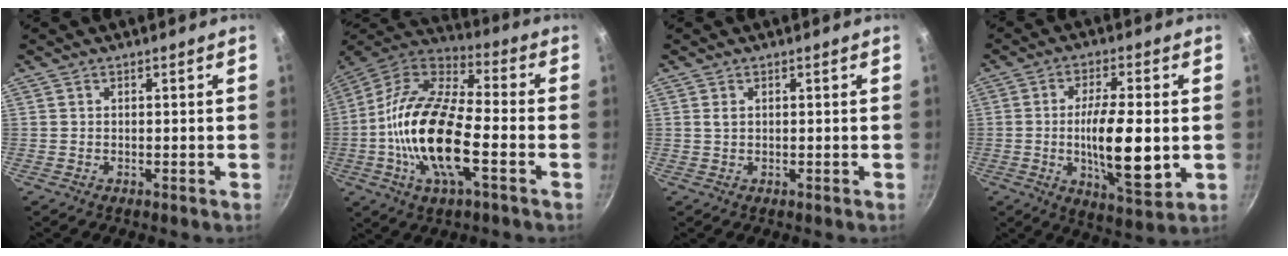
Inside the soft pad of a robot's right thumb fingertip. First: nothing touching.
{"total": 21.0, "force": [-4.6, 8.6, 18.6], "torque": [-0.356, 0.032, -0.106]}
{"total": 1.0, "force": [0.3, 0.6, 0.7], "torque": [-0.013, 0.000, 0.006]}
{"total": 14.6, "force": [-1.3, 4.6, 13.8], "torque": [-0.232, -0.007, -0.018]}